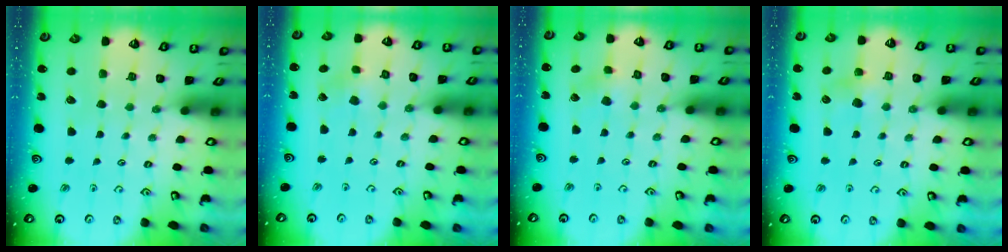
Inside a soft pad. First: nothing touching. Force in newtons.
{"total": 2.2, "press": 2.2, "slide": 0.1}
{"total": 2.9, "press": 2.9, "slide": 0.3}
{"total": 5.3, "press": 5.3, "slide": 0.5}